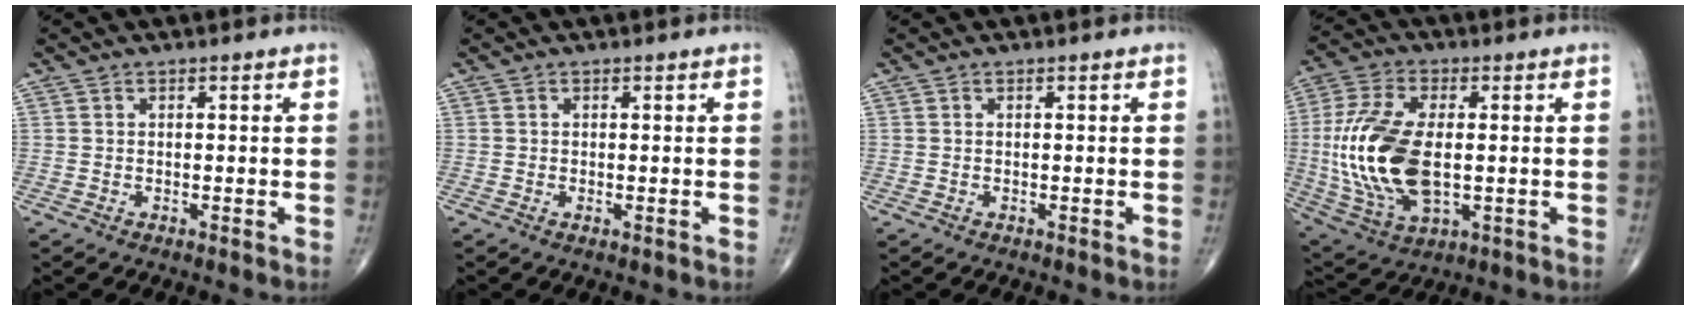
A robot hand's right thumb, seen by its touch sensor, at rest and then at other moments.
{"total": 0.5, "force": [-0.2, 0.2, 0.5], "torque": [-0.008, -0.003, -0.004]}
{"total": 0.0}
{"total": 19.3, "force": [-0.5, 9.8, 16.7], "torque": [-0.366, -0.011, -0.002]}